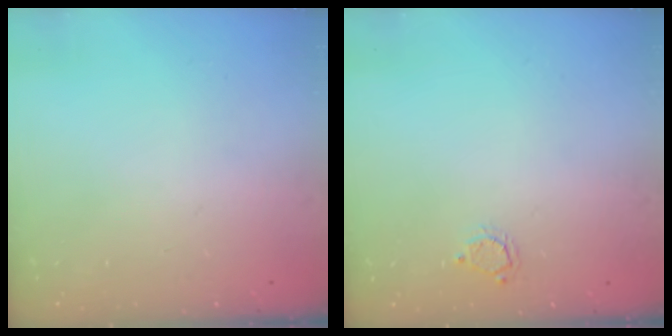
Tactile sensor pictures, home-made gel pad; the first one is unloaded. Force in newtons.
{"total": 2.8, "press": 2.8, "slide": 0.3}